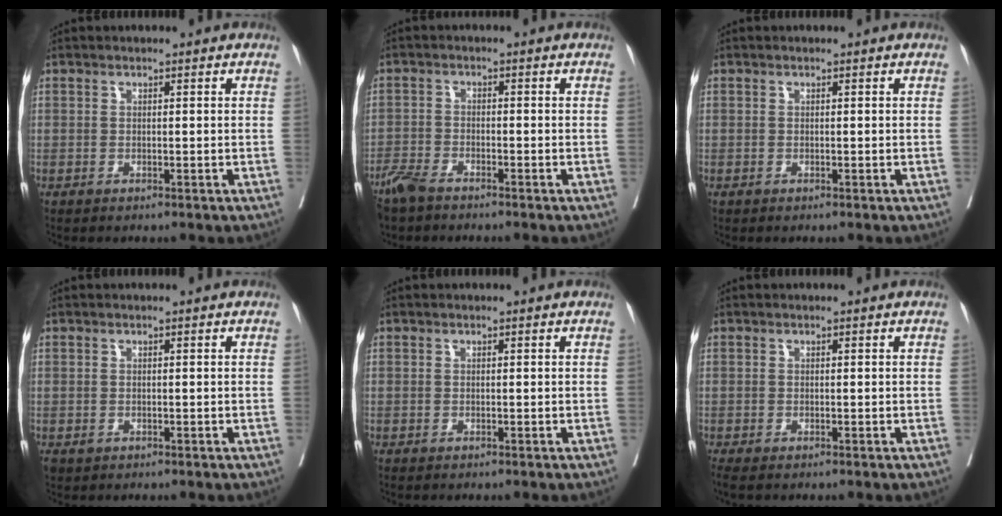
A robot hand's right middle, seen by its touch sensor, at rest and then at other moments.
{"total": 4.1, "force": [-3.5, 0.9, 2.0], "torque": [-0.041, -0.008, -0.068]}
{"total": 0.0}
{"total": 0.8, "force": [-0.3, 0.6, 0.4], "torque": [-0.008, 0.001, 0.000]}
{"total": 0.0}
{"total": 1.8, "force": [-1.6, 0.2, 0.9], "torque": [-0.018, -0.009, -0.027]}